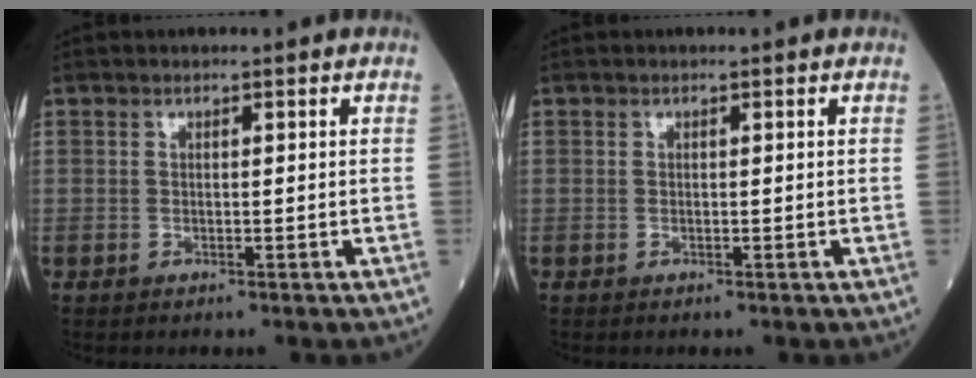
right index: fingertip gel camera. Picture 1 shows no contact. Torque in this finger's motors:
{"motor_torque": [0.00, 0.00, 0.00, 0.00]}